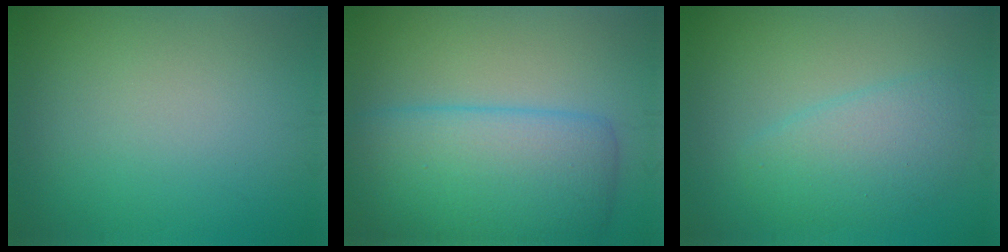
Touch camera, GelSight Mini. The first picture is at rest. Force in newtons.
{"total": 8.3, "press": 8.3, "slide": 0.0}
{"total": 3.5, "press": 3.5, "slide": 0.3}